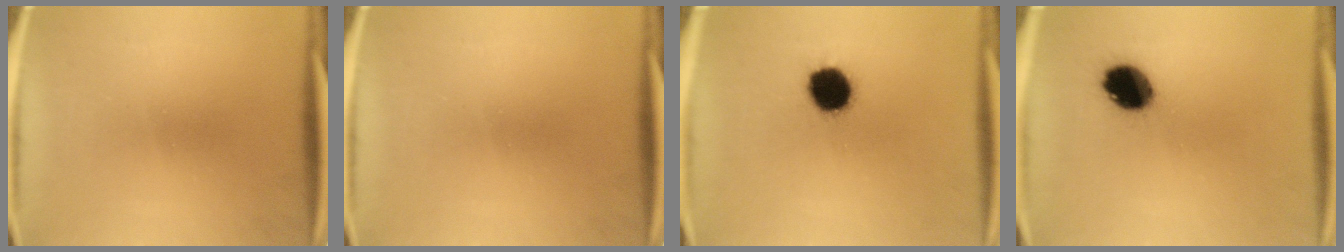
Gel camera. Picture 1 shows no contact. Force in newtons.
{"total": 0.0}
{"total": 11.4}
{"total": 10.2}